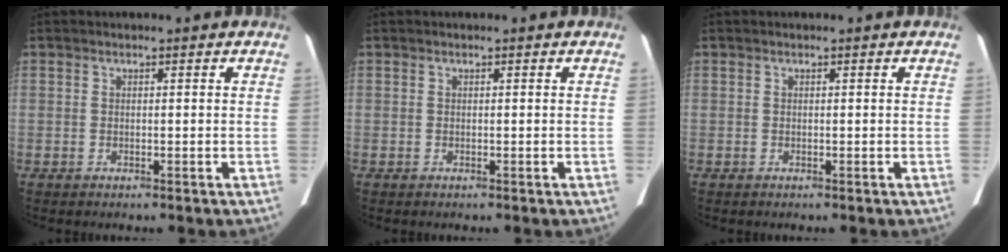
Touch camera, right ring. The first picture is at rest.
{"total": 0.0}
{"total": 0.0}